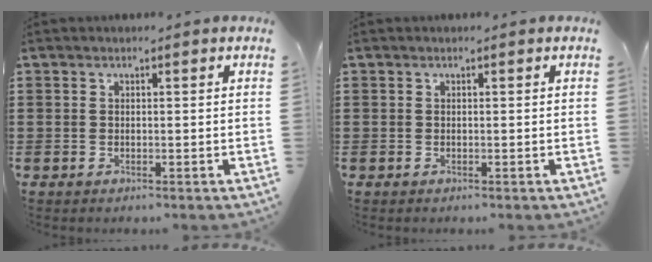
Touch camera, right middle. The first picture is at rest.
{"total": 0.0}